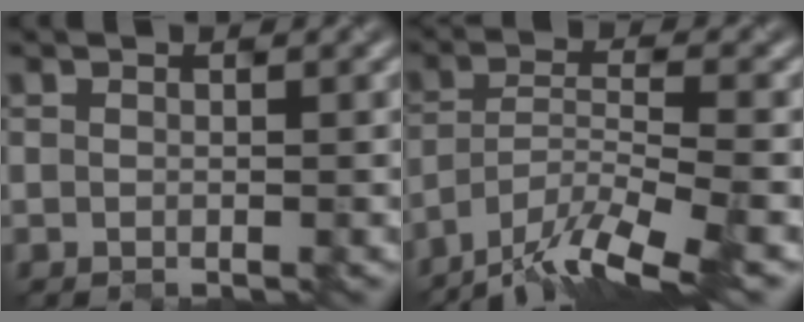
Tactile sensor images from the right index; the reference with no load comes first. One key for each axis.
{"total": 7.4, "fx": -5.9, "fy": 1.1, "fz": 4.3, "tx": -0.077, "ty": -0.002, "tz": -0.107}